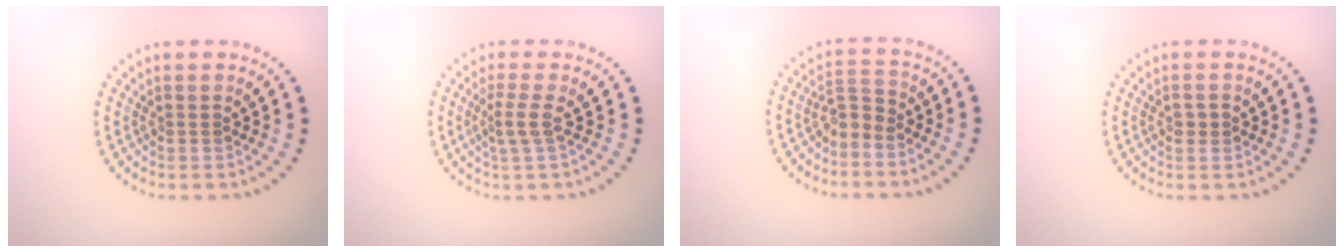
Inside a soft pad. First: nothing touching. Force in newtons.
{"total": 2.1, "press": 1.4, "slide": 1.5}
{"total": 1.9, "press": 1.5, "slide": 1.2}
{"total": 0.9, "press": 0.9, "slide": 0.2}